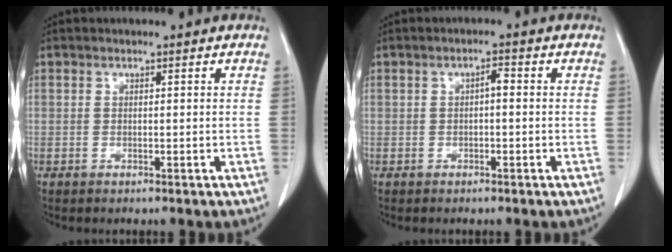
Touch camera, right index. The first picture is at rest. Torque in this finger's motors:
{"motor_torque": [0.21, -0.15, 0.03, 0.03]}